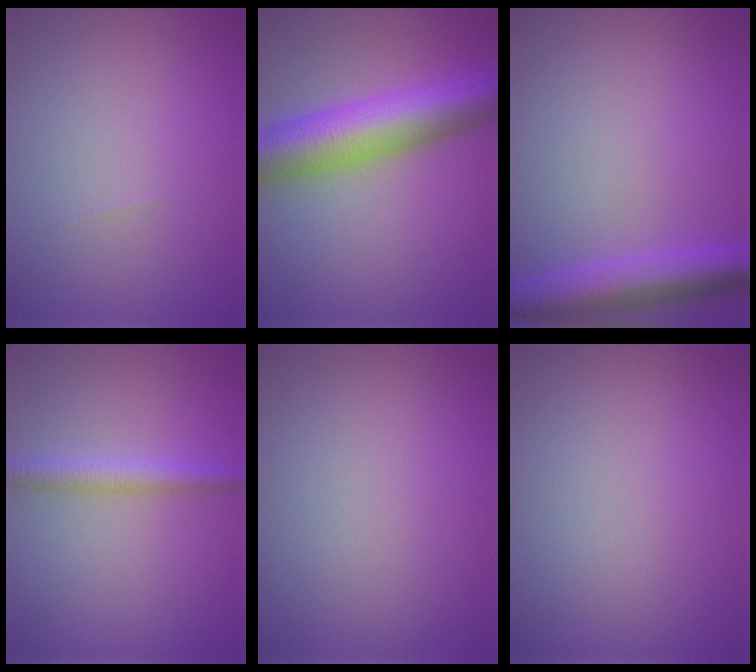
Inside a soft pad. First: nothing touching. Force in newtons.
{"total": 10.0, "press": 10.0, "slide": 0.2}
{"total": 5.6, "press": 5.6, "slide": 0.3}
{"total": 2.5, "press": 2.5, "slide": 0.1}
{"total": 0.0}
{"total": 0.0}